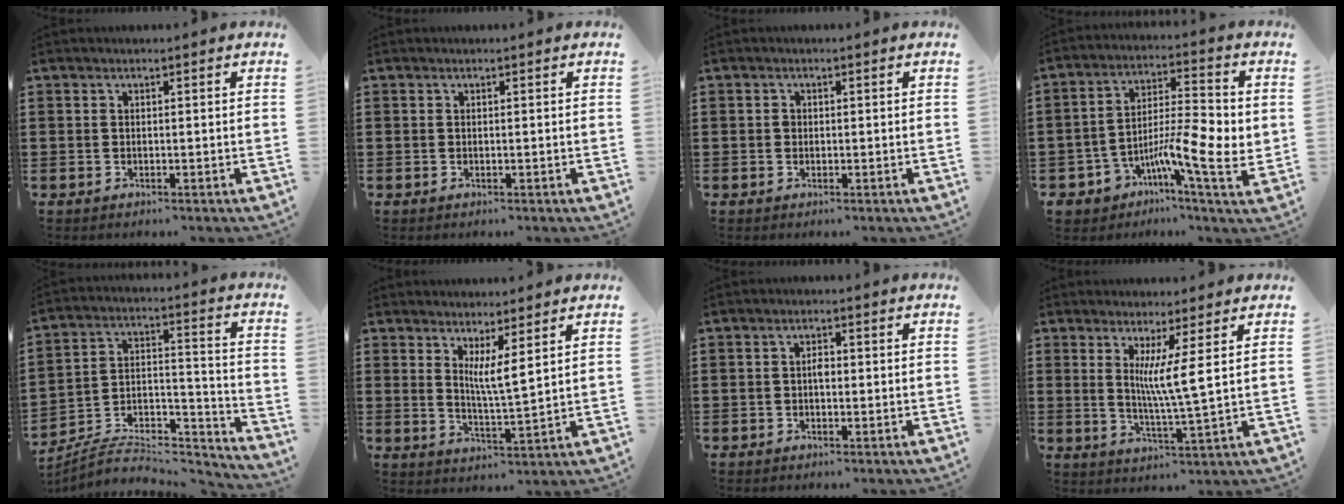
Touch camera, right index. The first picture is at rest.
{"total": 0.0}
{"total": 0.7, "force": [0.0, 0.7, 0.3], "torque": [-0.009, 0.004, 0.000]}
{"total": 9.5, "force": [-2.3, 3.2, 8.6], "torque": [-0.148, -0.013, -0.038]}
{"total": 5.9, "force": [-5.2, 2.1, 1.7], "torque": [-0.031, 0.003, -0.101]}
{"total": 4.4, "force": [2.7, 0.1, 3.5], "torque": [-0.077, -0.007, 0.046]}
{"total": 1.6, "force": [-0.2, 0.8, 1.3], "torque": [-0.026, 0.003, -0.004]}
{"total": 5.8, "force": [2.1, -0.5, 5.4], "torque": [-0.111, -0.011, 0.033]}